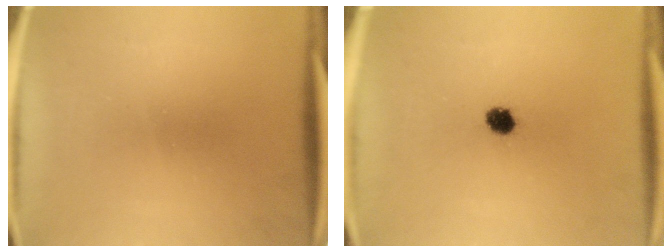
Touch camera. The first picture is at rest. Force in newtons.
{"total": 3.5}